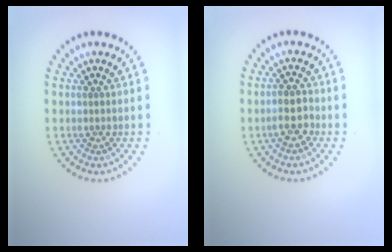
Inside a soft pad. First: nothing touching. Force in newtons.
{"total": 2.5, "press": 2.3, "slide": 0.9}